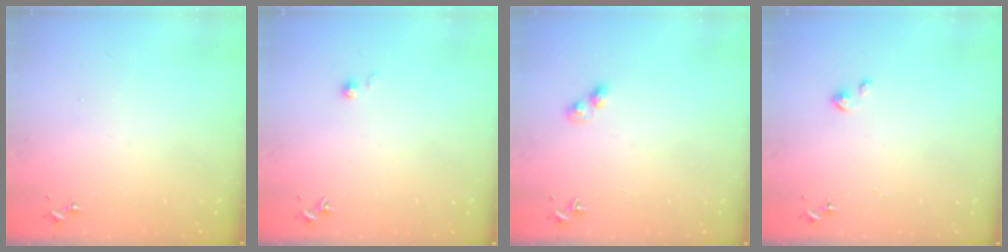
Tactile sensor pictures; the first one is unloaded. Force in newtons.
{"total": 2.2, "press": 2.2, "slide": 0.2}
{"total": 4.1, "press": 4.1, "slide": 0.6}
{"total": 2.7, "press": 2.7, "slide": 0.2}